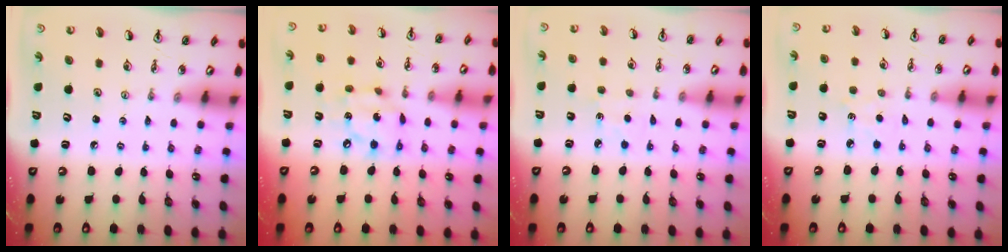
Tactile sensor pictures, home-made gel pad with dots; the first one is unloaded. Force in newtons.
{"total": 8.5, "press": 8.4, "slide": 0.6}
{"total": 3.0, "press": 3.0, "slide": 0.4}
{"total": 3.5, "press": 3.5, "slide": 0.4}